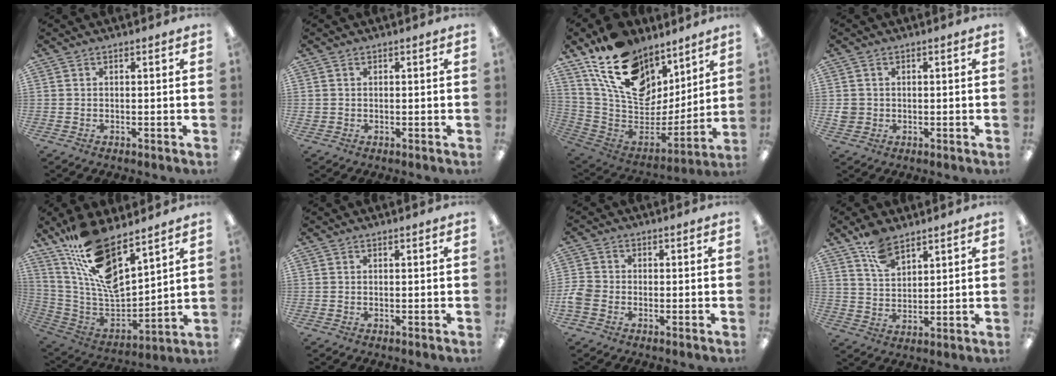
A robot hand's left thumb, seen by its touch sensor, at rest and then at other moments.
{"total": 0.9, "force": [0.2, 0.8, 0.2], "torque": [-0.004, 0.004, 0.003]}
{"total": 19.5, "force": [11.8, 12.0, 9.8], "torque": [-0.177, -0.079, 0.219]}
{"total": 2.6, "force": [0.1, 2.5, 0.7], "torque": [-0.015, 0.005, 0.001]}
{"total": 16.8, "force": [12.1, 5.6, 10.3], "torque": [-0.208, -0.087, 0.214]}
{"total": 0.0}
{"total": 4.2, "force": [-1.6, 3.2, 2.2], "torque": [-0.044, 0.009, -0.029]}
{"total": 7.9, "force": [5.8, 3.9, 3.7], "torque": [-0.073, -0.023, 0.108]}